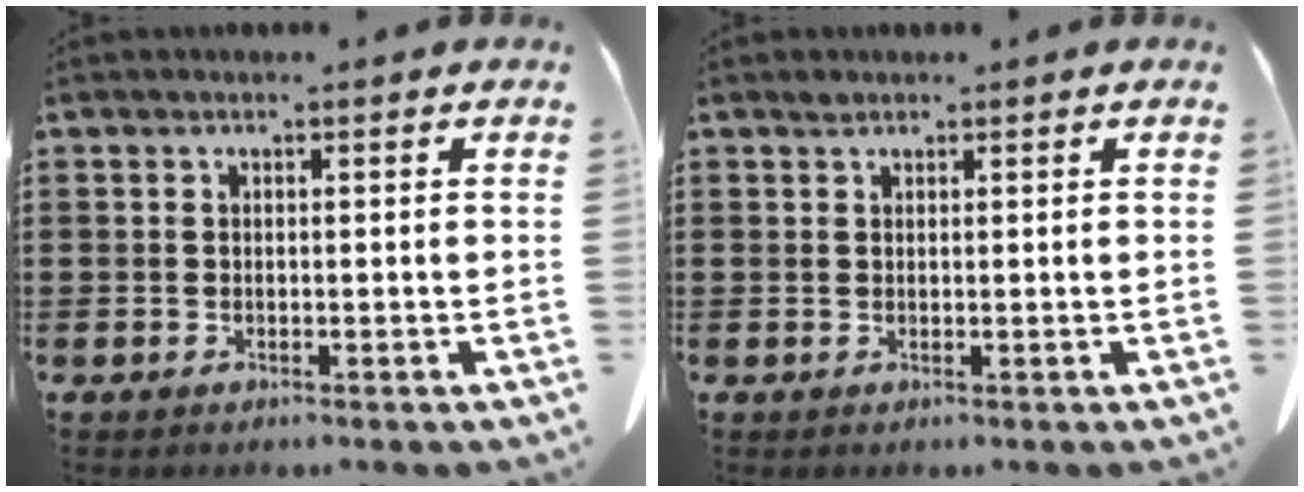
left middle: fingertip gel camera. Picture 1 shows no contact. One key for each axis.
{"total": 0.6, "fx": 0.5, "fy": 0.3, "fz": 0.3, "tx": -0.007, "ty": 0.001, "tz": 0.010}